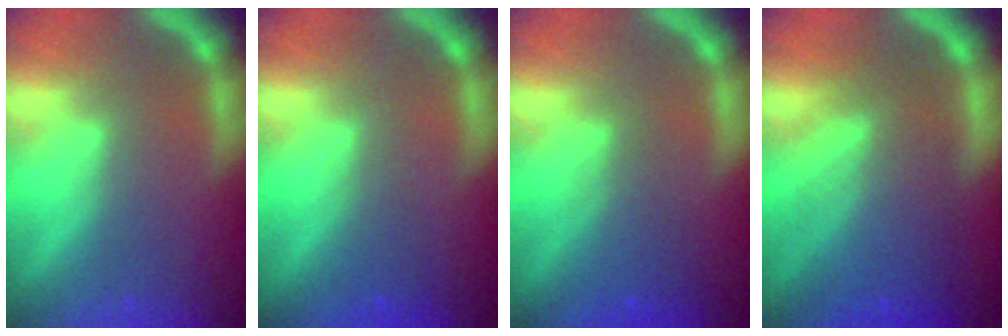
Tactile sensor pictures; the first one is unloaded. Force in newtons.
{"total": 1.5}
{"total": 3.0}
{"total": 8.1}